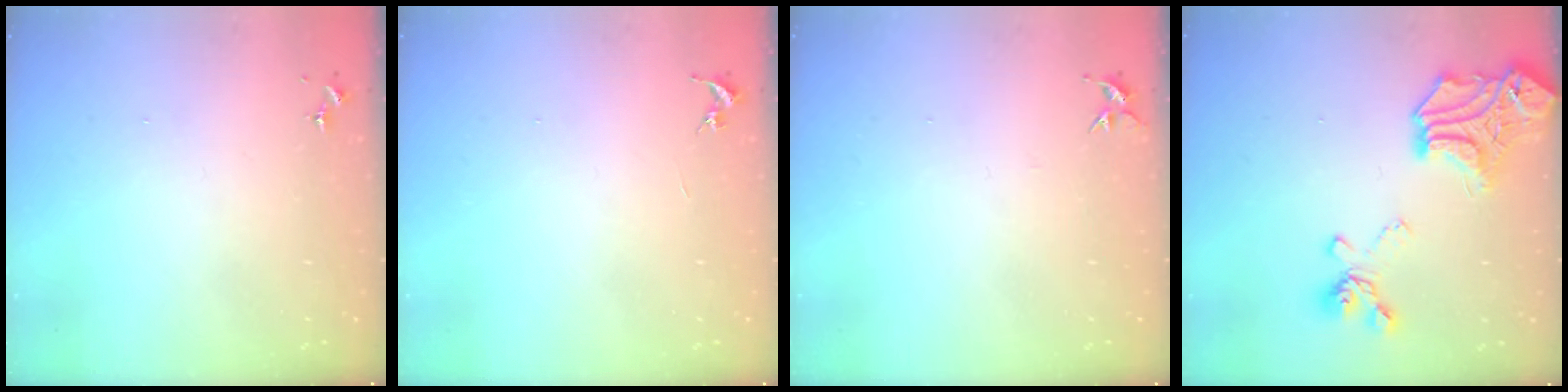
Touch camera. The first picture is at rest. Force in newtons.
{"total": 0.0}
{"total": 5.4, "press": 5.4, "slide": 0.6}
{"total": 19.7, "press": 19.7, "slide": 1.0}